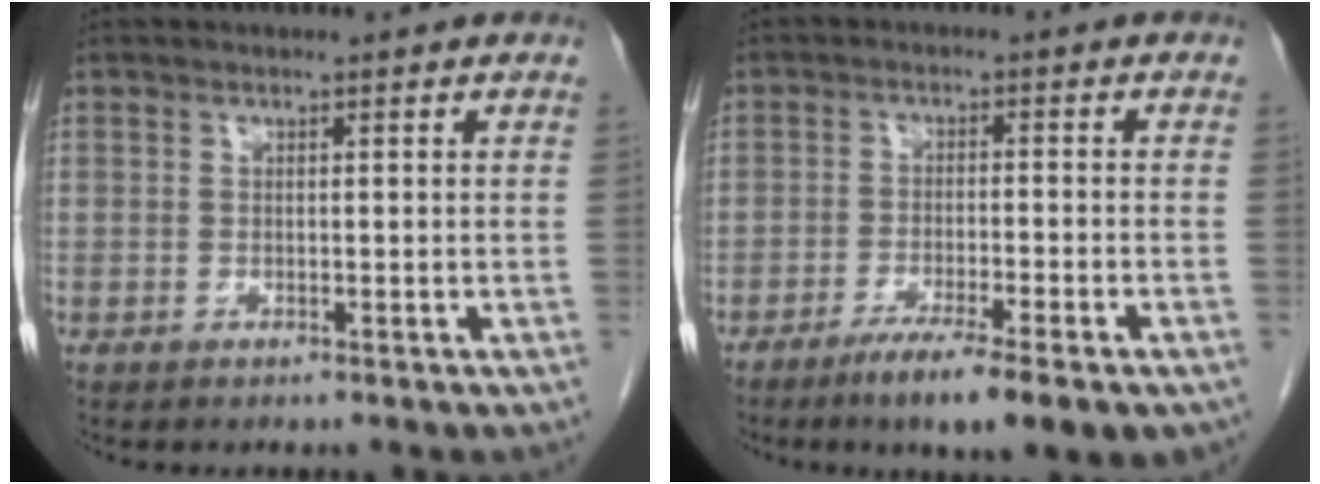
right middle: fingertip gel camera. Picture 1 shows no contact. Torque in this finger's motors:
{"motor_torque": [1.13, -1.01, 0.16, 0.06]}